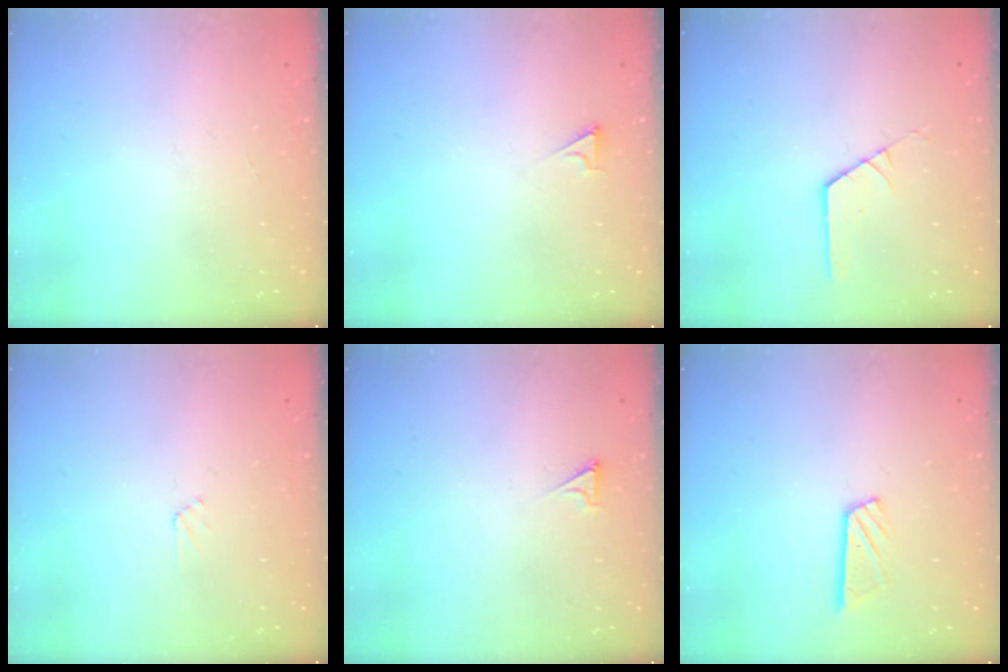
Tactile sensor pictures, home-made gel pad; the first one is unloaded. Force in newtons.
{"total": 2.1, "press": 2.1, "slide": 0.3}
{"total": 1.3, "press": 1.3, "slide": 0.1}
{"total": 2.7, "press": 2.6, "slide": 0.4}
{"total": 2.2, "press": 2.2, "slide": 0.3}
{"total": 7.3, "press": 7.3, "slide": 0.4}